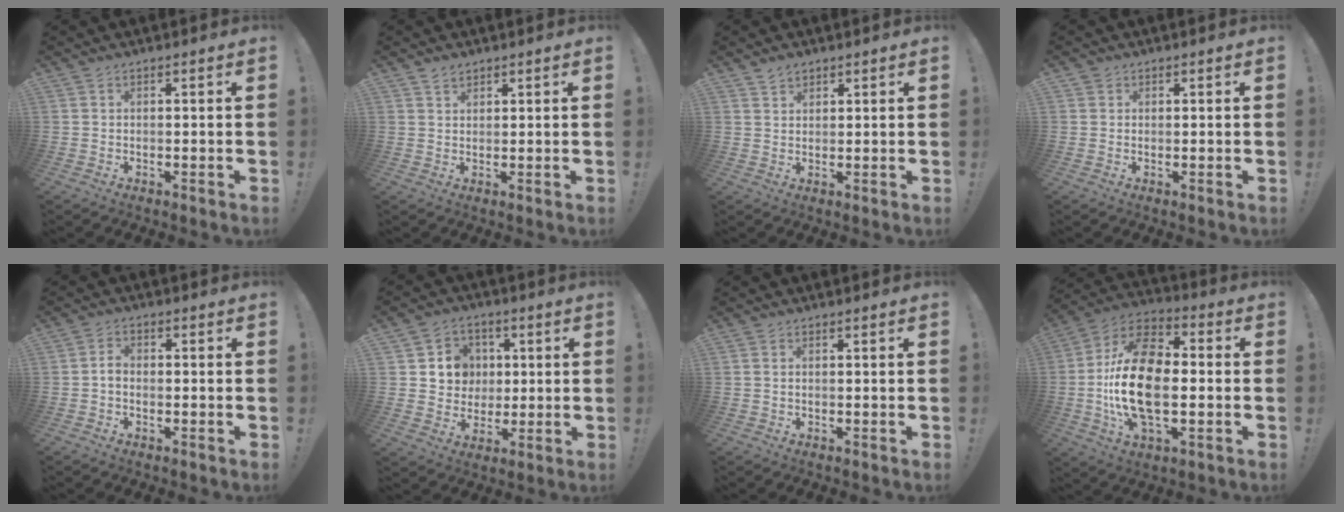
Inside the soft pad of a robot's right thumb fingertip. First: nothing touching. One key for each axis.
{"total": 2.1, "fx": 1.7, "fy": 1.1, "fz": 0.5, "tx": 0.001, "ty": -0.013, "tz": 0.030}
{"total": 2.5, "fx": 2.0, "fy": 1.4, "fz": 0.4, "tx": 0.002, "ty": -0.014, "tz": 0.035}
{"total": 0.9, "fx": 0.7, "fy": 0.6, "fz": 0.1, "tx": 0.006, "ty": -0.004, "tz": 0.013}
{"total": 2.2, "fx": -0.5, "fy": 1.2, "fz": 1.8, "tx": -0.023, "ty": 0.000, "tz": -0.012}
{"total": 9.3, "fx": 1.7, "fy": 8.9, "fz": 2.1, "tx": -0.021, "ty": -0.009, "tz": 0.039}
{"total": 0.5, "fx": 0.3, "fy": 0.2, "fz": 0.4, "tx": -0.008, "ty": 0.000, "tz": 0.005}
{"total": 21.6, "fx": -2.0, "fy": 11.8, "fz": 18.0, "tx": -0.333, "ty": 0.006, "tz": -0.033}